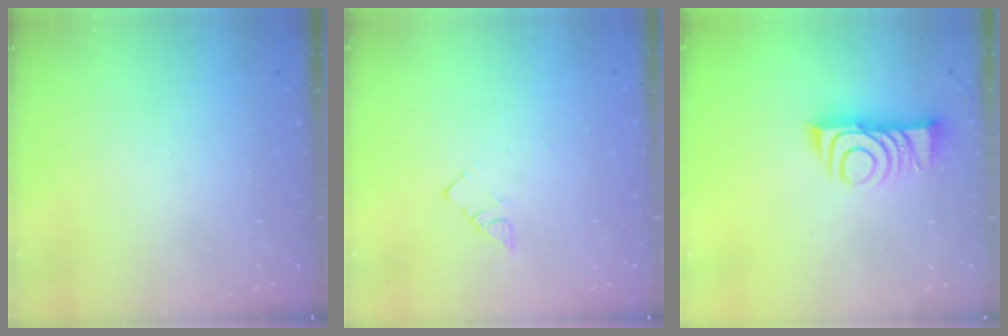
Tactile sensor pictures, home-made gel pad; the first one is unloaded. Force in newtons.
{"total": 3.2, "press": 3.2, "slide": 0.4}
{"total": 10.2, "press": 10.2, "slide": 0.4}